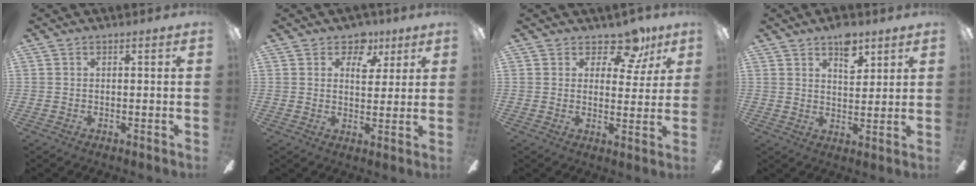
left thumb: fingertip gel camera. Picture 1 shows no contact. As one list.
[{"total": 7.5, "force": [4.2, 5.0, 3.7], "torque": [-0.032, -0.017, 0.068]}, {"total": 9.7, "force": [6.9, 5.1, 4.5], "torque": [-0.046, -0.040, 0.121]}, {"total": 7.7, "force": [5.1, 3.9, 4.2], "torque": [-0.047, -0.026, 0.085]}]